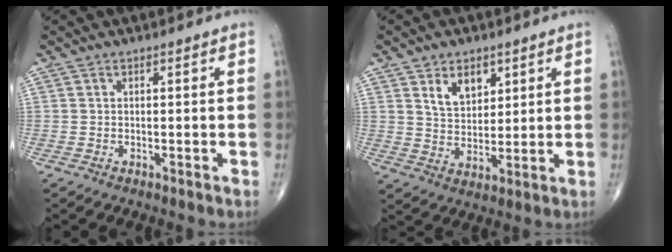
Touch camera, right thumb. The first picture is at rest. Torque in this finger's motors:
{"motor_torque": [-0.15, 1.43, 0.47, 0.54, 0.02]}